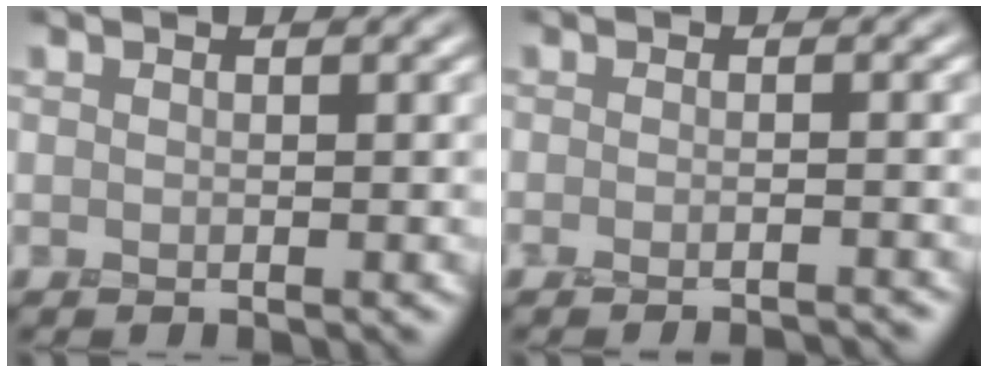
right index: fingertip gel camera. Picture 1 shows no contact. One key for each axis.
{"total": 2.0, "fx": -1.8, "fy": 0.2, "fz": 0.8, "tx": 0.000, "ty": -0.002, "tz": -0.032}